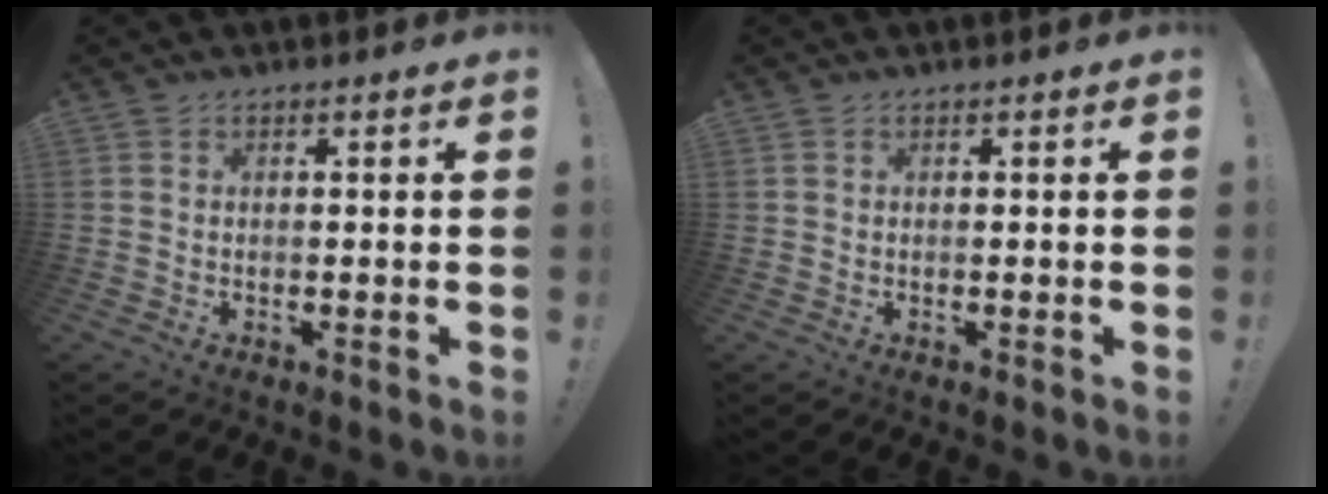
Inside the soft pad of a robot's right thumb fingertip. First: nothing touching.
{"total": 0.0}